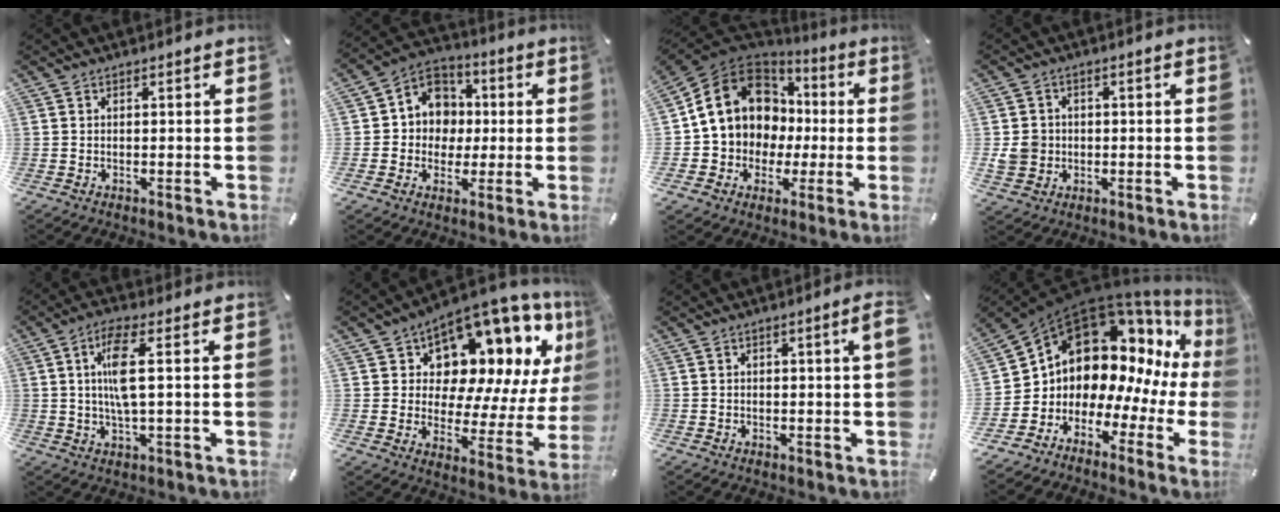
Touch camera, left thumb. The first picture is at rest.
{"total": 9.6, "force": [-0.3, 9.4, 1.9], "torque": [-0.042, 0.002, -0.002]}
{"total": 15.4, "force": [2.2, 13.7, 6.8], "torque": [-0.137, -0.010, 0.054]}
{"total": 5.6, "force": [-0.5, 5.2, 1.7], "torque": [-0.043, 0.007, -0.010]}
{"total": 8.1, "force": [1.2, 1.9, 7.8], "torque": [-0.163, -0.002, 0.015]}
{"total": 12.2, "force": [9.6, 6.2, 4.1], "torque": [-0.058, -0.113, 0.161]}
{"total": 2.5, "force": [0.3, 0.2, 2.5], "torque": [-0.044, 0.000, 0.004]}
{"total": 14.0, "force": [6.7, 10.6, 6.3], "torque": [-0.119, -0.075, 0.124]}